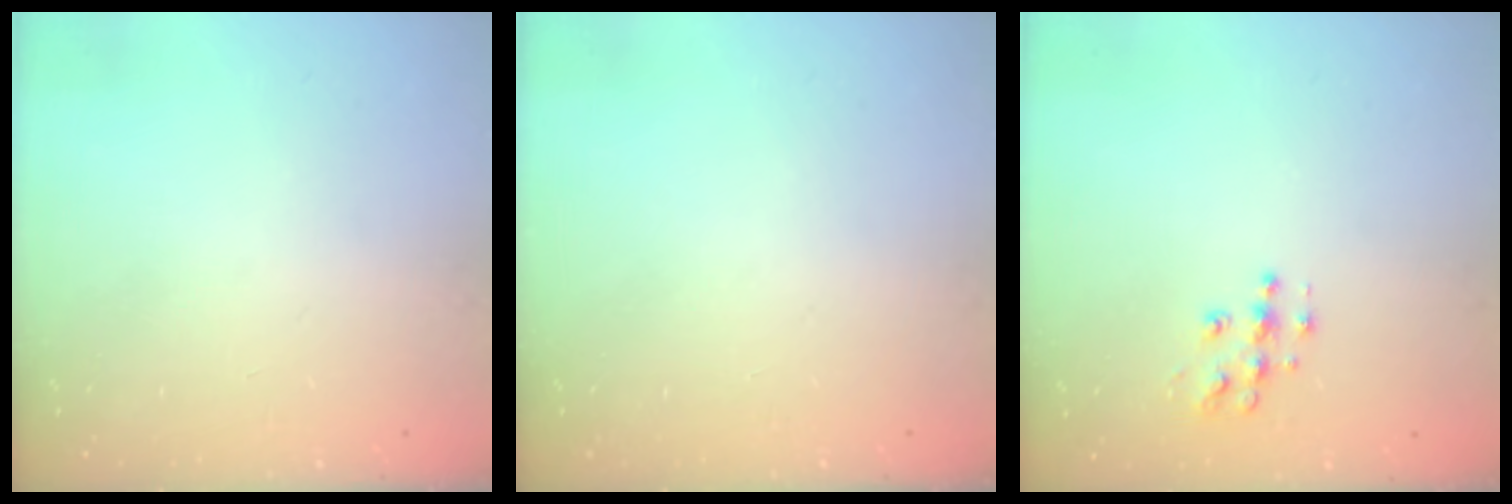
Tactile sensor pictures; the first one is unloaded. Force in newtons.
{"total": 0.0}
{"total": 8.5, "press": 8.5, "slide": 0.5}